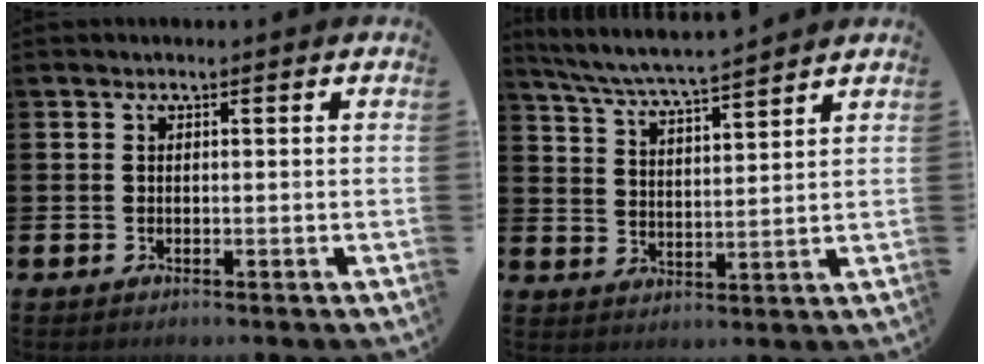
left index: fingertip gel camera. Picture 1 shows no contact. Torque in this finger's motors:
{"motor_torque": [0.83, -0.85, 0.22, 0.10]}